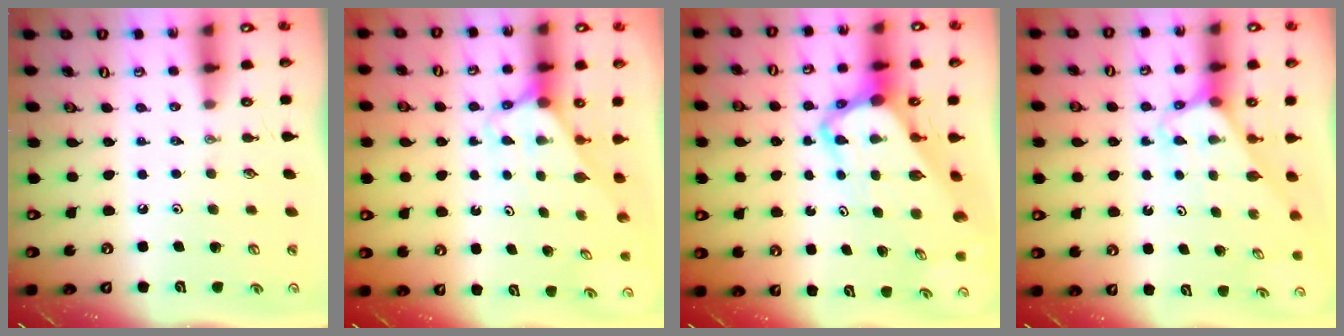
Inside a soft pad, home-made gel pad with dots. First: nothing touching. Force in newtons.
{"total": 2.7, "press": 2.7, "slide": 0.2}
{"total": 6.7, "press": 6.7, "slide": 0.4}
{"total": 3.2, "press": 3.2, "slide": 0.2}